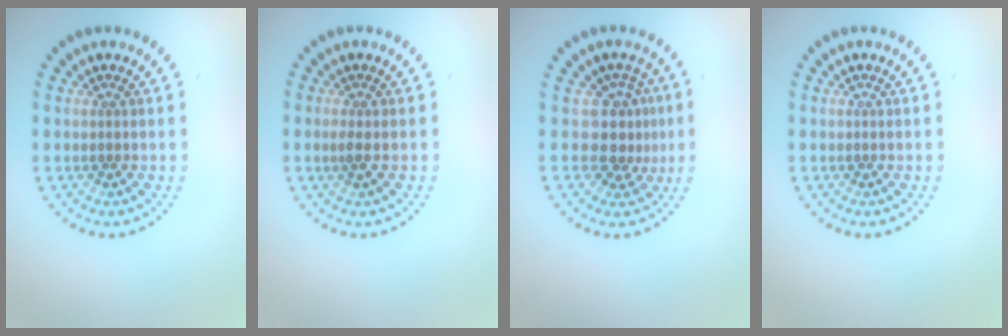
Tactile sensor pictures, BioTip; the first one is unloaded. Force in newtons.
{"total": 0.9, "press": 0.8, "slide": 0.5}
{"total": 2.9, "press": 2.0, "slide": 2.1}
{"total": 0.0}